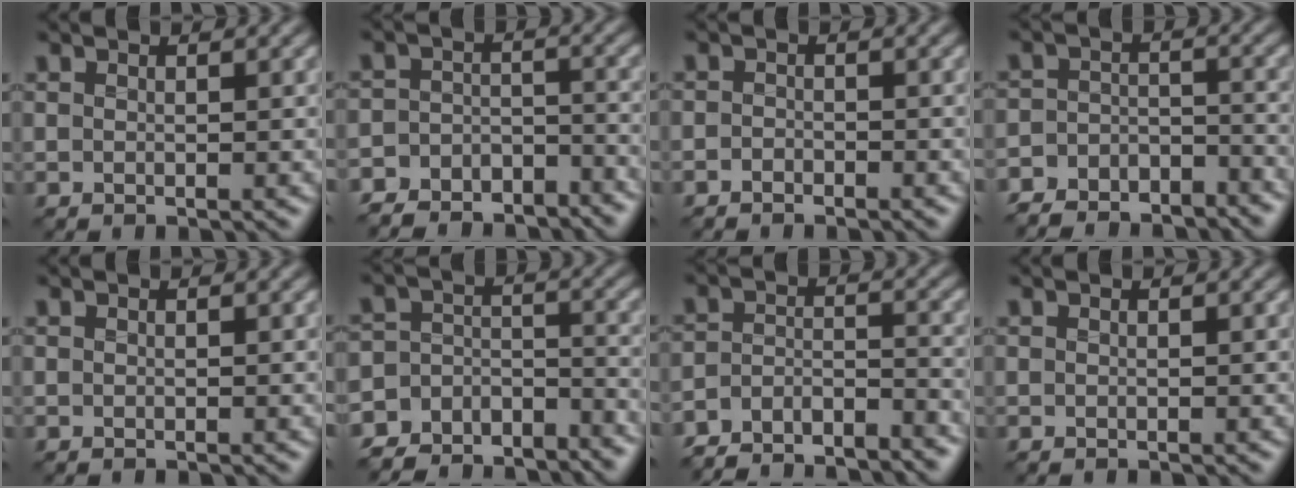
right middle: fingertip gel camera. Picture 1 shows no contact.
{"total": 8.1, "force": [-7.3, 3.4, 1.2], "torque": [-0.018, -0.003, -0.110]}
{"total": 1.0, "force": [-0.9, 0.5, 0.2], "torque": [-0.001, 0.001, -0.018]}
{"total": 7.0, "force": [-6.4, 2.6, 1.3], "torque": [-0.023, -0.010, -0.104]}
{"total": 0.0}
{"total": 8.8, "force": [-7.8, 3.9, 1.1], "torque": [-0.012, 0.012, -0.120]}
{"total": 6.3, "force": [-5.9, 1.4, 1.7], "torque": [-0.036, -0.012, -0.105]}
{"total": 0.0}